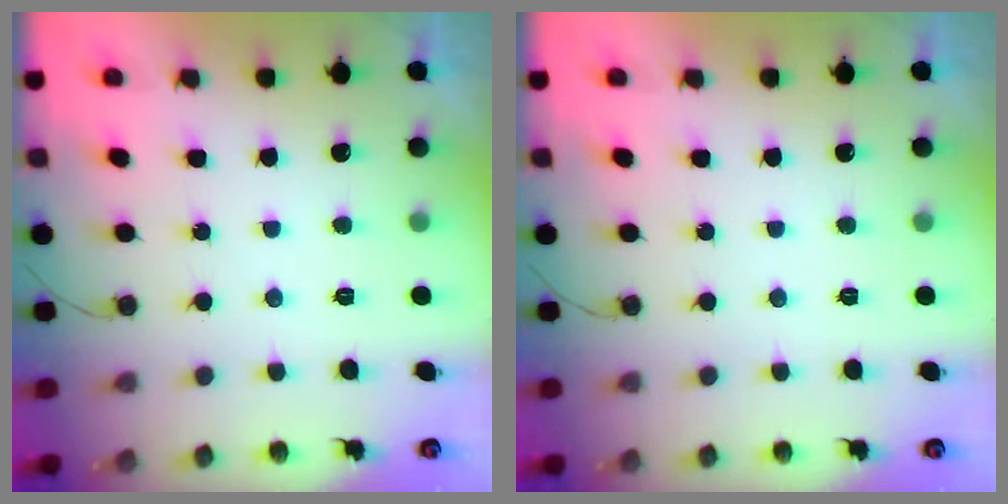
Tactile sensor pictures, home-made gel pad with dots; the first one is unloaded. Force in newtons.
{"total": 0.0}